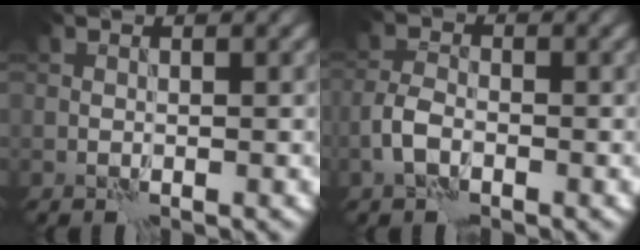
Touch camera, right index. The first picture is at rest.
{"total": 2.3, "force": [-1.2, 1.3, 1.6], "torque": [-0.033, 0.007, -0.032]}